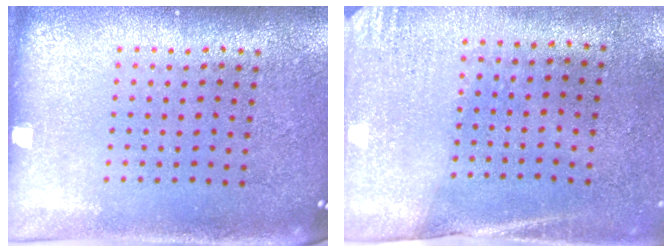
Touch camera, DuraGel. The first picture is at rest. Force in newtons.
{"total": 2.6, "press": 2.2, "slide": 1.3}